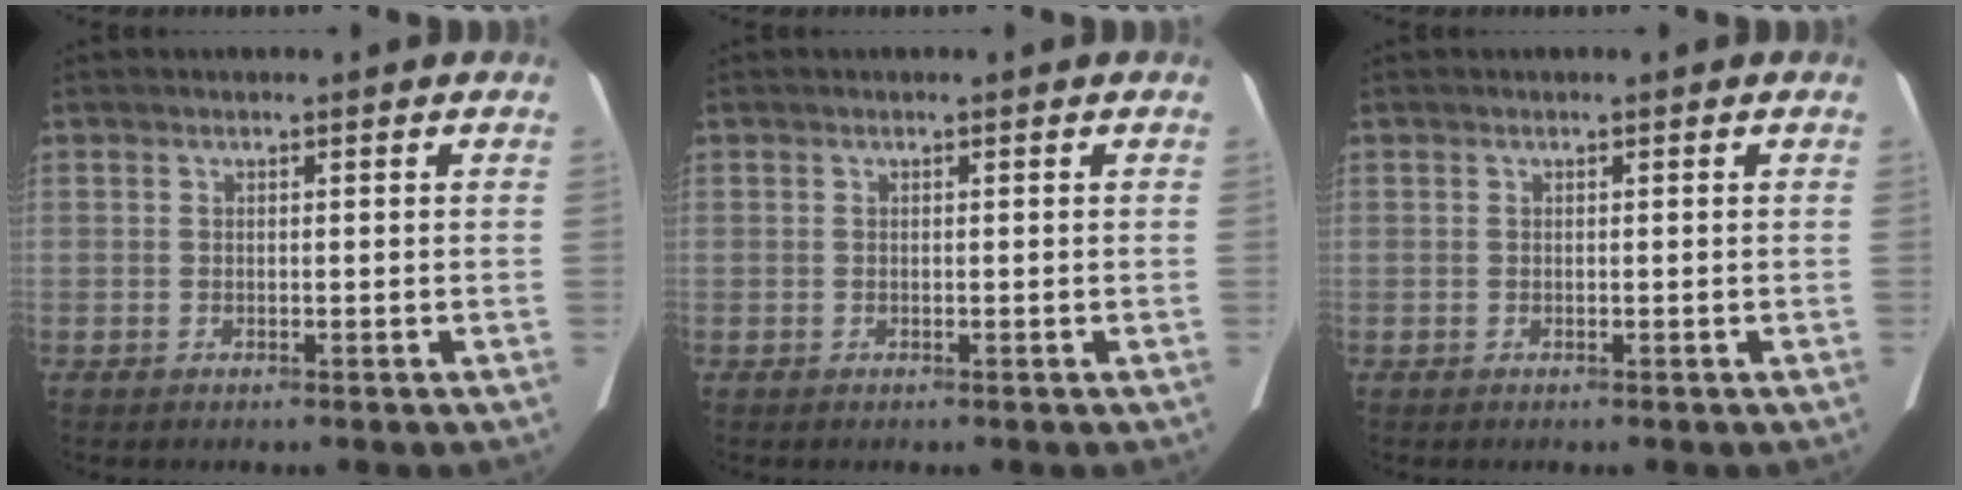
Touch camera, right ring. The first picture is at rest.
{"total": 0.0}
{"total": 0.0}